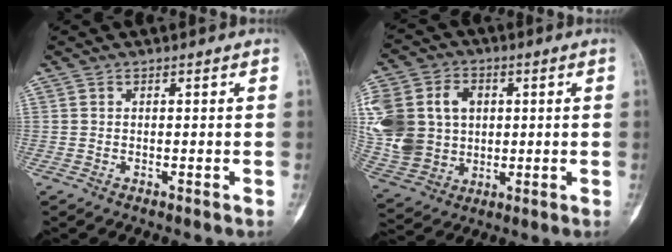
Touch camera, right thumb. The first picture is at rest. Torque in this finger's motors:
{"motor_torque": [1.87, 1.94, 0.73, -0.39, 0.23]}